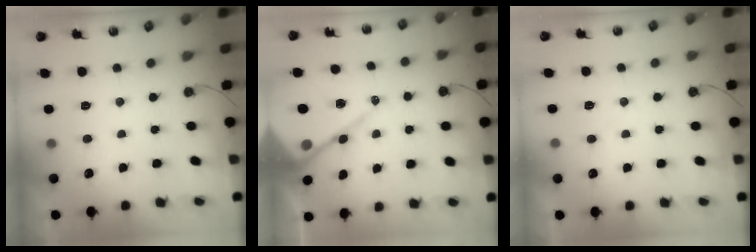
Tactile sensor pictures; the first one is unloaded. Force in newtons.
{"total": 13.1, "press": 13.1, "slide": 1.4}
{"total": 4.1, "press": 4.1, "slide": 0.7}